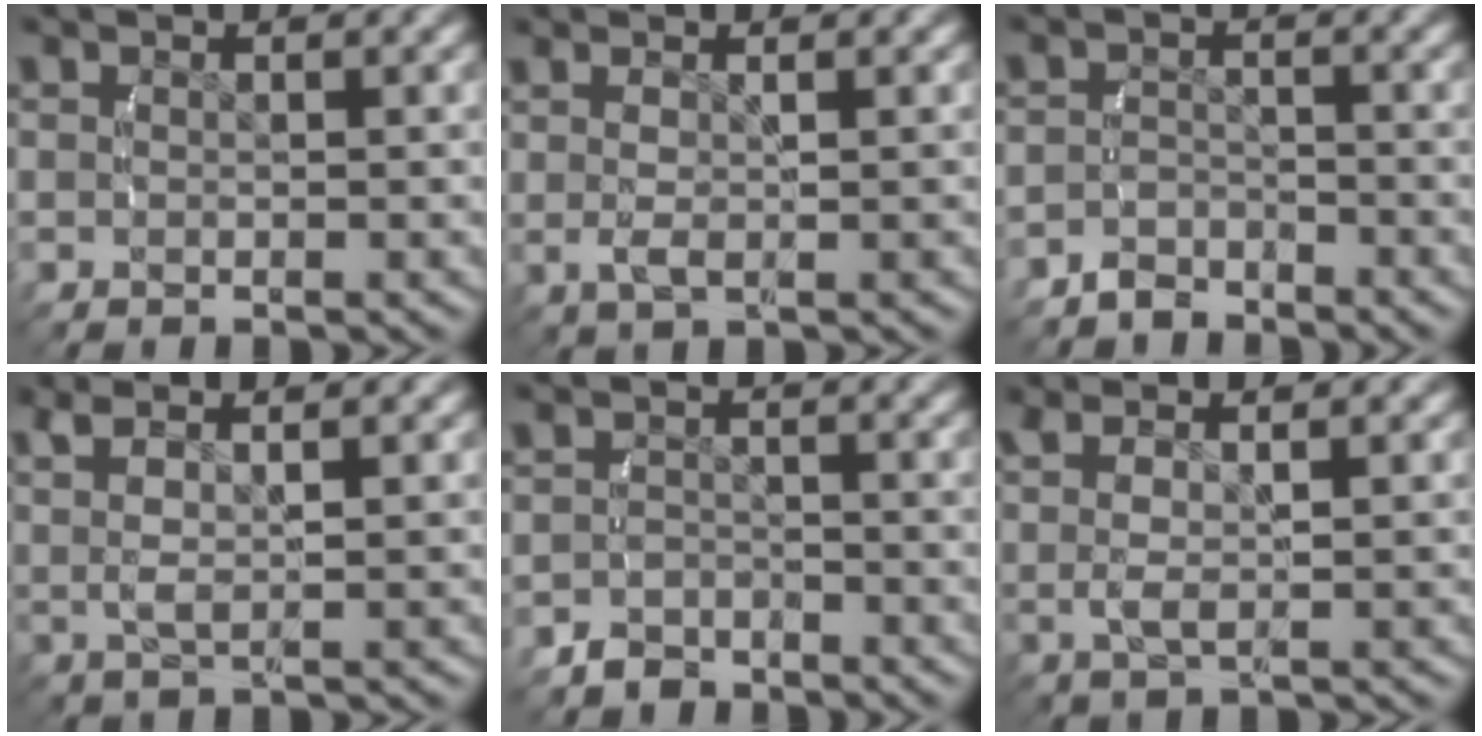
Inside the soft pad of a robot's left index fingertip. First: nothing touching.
{"total": 2.3, "force": [0.4, 0.2, 2.3], "torque": [-0.046, -0.001, 0.015]}
{"total": 2.6, "force": [-2.4, 0.9, 0.2], "torque": [-0.009, -0.013, -0.039]}
{"total": 4.6, "force": [1.9, 1.7, 3.7], "torque": [-0.077, 0.012, 0.033]}
{"total": 2.5, "force": [-2.4, 1.0, -0.1], "torque": [0.000, -0.013, -0.039]}
{"total": 3.6, "force": [1.4, 0.9, 3.2], "torque": [-0.064, 0.009, 0.026]}